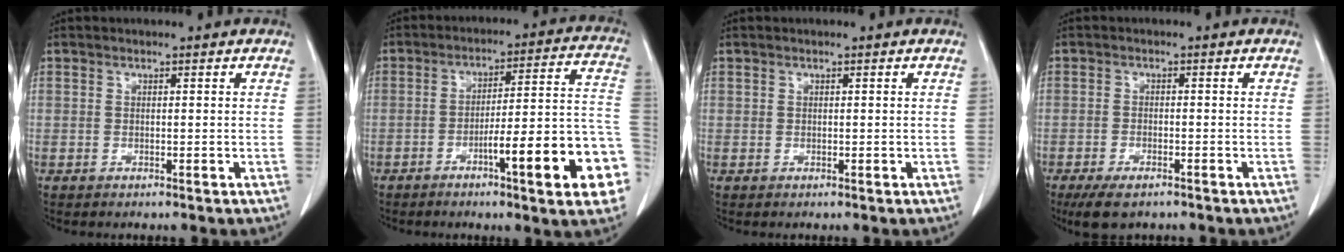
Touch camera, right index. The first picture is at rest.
{"total": 16.7, "force": [-6.6, 1.4, 15.3], "torque": [-0.145, 0.024, -0.086]}
{"total": 0.0}
{"total": 5.0, "force": [-3.7, 1.8, 2.9], "torque": [-0.050, -0.008, -0.059]}